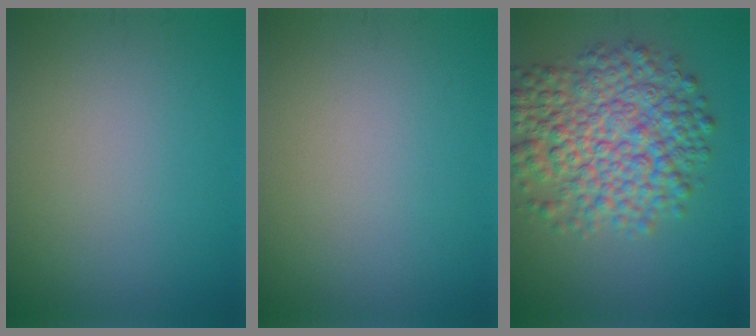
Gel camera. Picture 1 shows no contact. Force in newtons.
{"total": 0.0}
{"total": 8.9, "press": 8.9, "slide": 0.2}